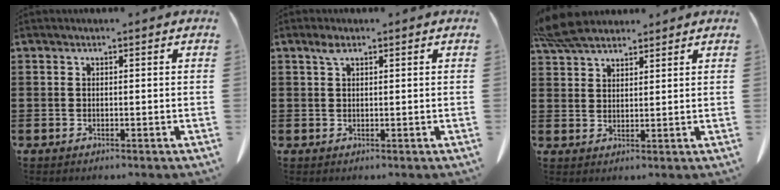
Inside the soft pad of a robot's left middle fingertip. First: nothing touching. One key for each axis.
{"total": 1.6, "fx": 0.8, "fy": 0.7, "fz": 1.2, "tx": -0.028, "ty": 0.002, "tz": 0.015}
{"total": 6.1, "fx": 5.3, "fy": 1.6, "fz": 2.5, "tx": -0.064, "ty": -0.005, "tz": 0.103}